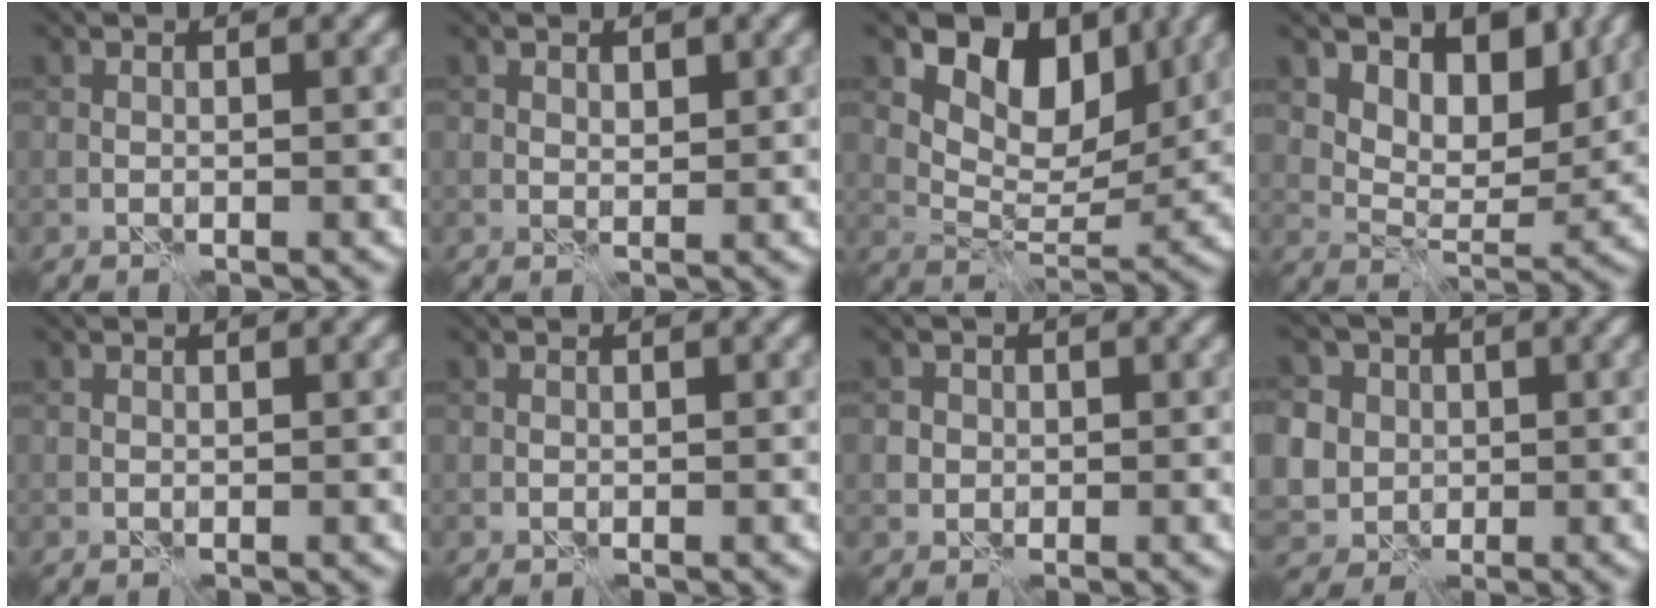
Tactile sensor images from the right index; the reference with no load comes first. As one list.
[{"total": 1.3, "force": [0.8, 0.7, 0.7], "torque": [-0.009, -0.002, 0.014]}, {"total": 7.6, "force": [4.3, 4.4, 4.4], "torque": [-0.062, -0.012, 0.068]}, {"total": 6.5, "force": [4.0, 3.5, 3.7], "torque": [-0.053, -0.014, 0.059]}, {"total": 0.0}, {"total": 0.0}, {"total": 1.8, "force": [0.3, 1.7, 0.4], "torque": [0.004, 0.003, 0.000]}, {"total": 7.9, "force": [2.3, 7.0, 3.0], "torque": [-0.071, 0.024, 0.022]}]